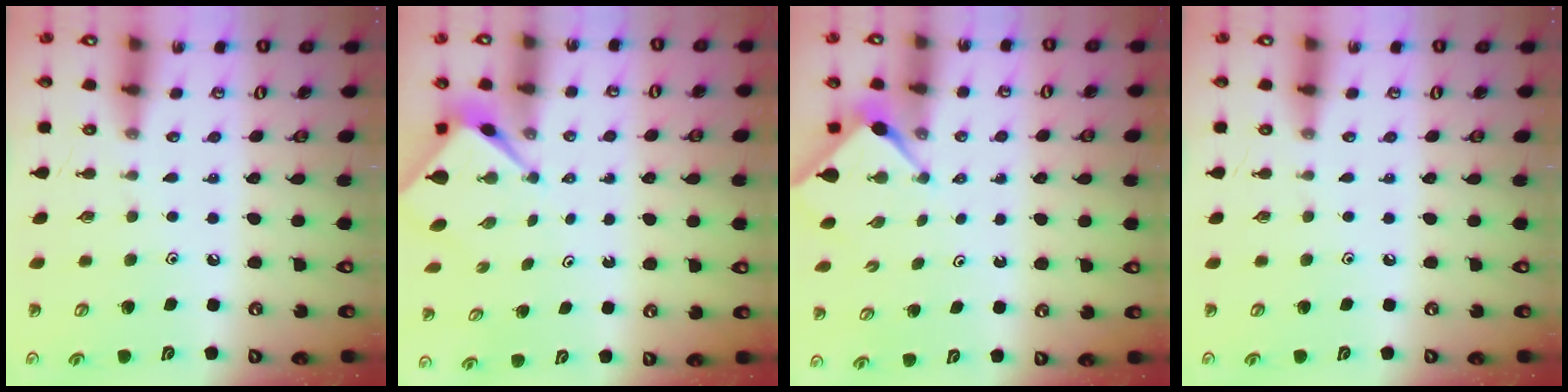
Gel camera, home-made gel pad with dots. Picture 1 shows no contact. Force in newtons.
{"total": 2.5, "press": 2.5, "slide": 0.2}
{"total": 3.0, "press": 2.9, "slide": 0.3}
{"total": 0.0}